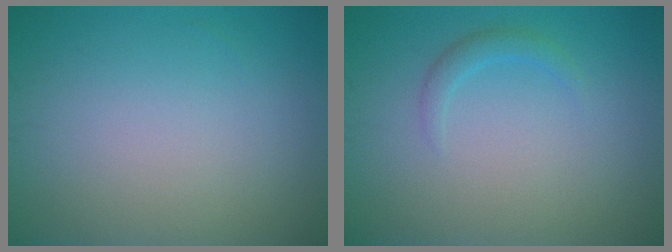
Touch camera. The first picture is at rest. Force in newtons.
{"total": 1.3, "press": 1.3, "slide": 0.2}